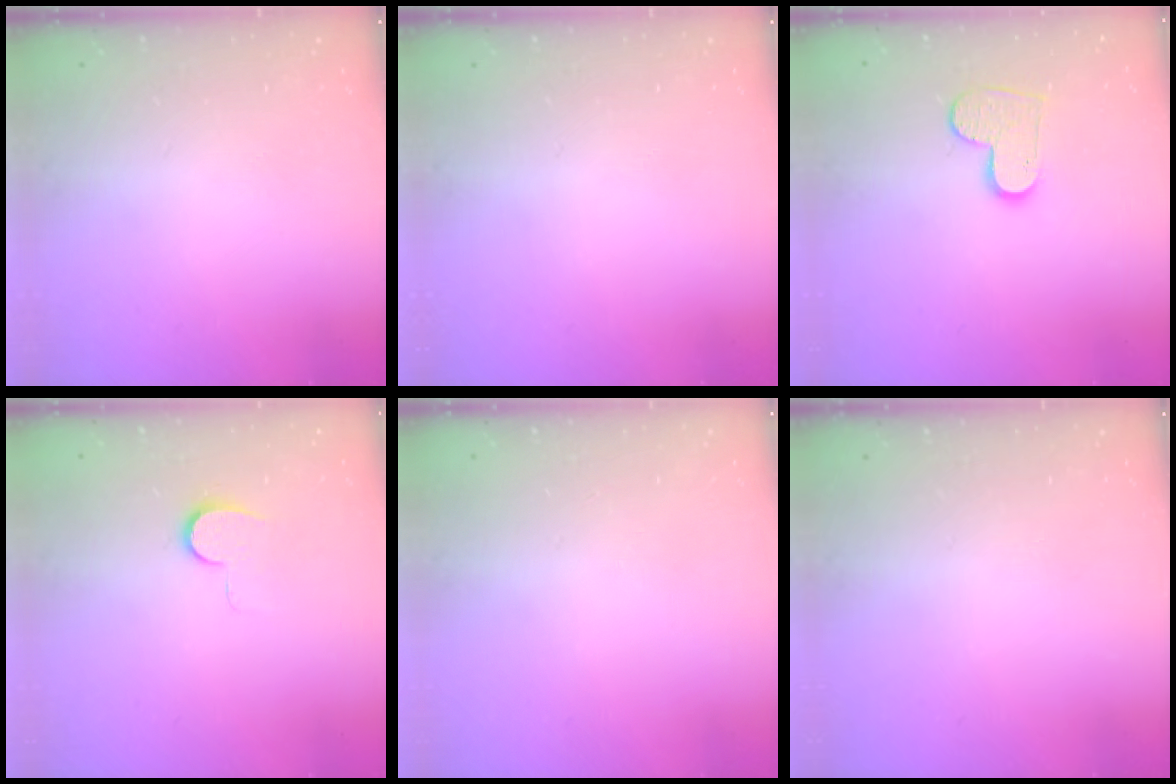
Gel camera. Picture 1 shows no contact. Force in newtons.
{"total": 0.0}
{"total": 9.0, "press": 9.0, "slide": 0.7}
{"total": 8.0, "press": 7.9, "slide": 0.7}
{"total": 0.6, "press": 0.6, "slide": 0.2}
{"total": 0.0}